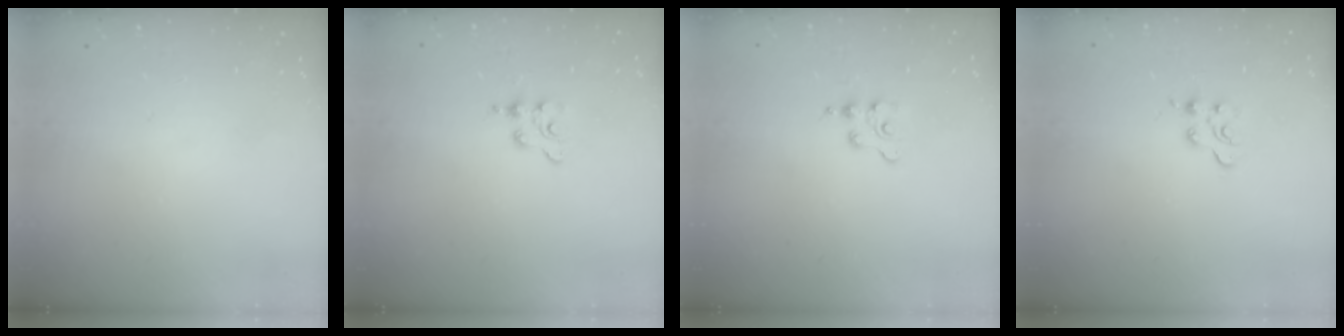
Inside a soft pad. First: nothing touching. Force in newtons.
{"total": 2.1, "press": 2.1, "slide": 0.3}
{"total": 2.5, "press": 2.5, "slide": 0.4}
{"total": 3.0, "press": 2.9, "slide": 0.3}